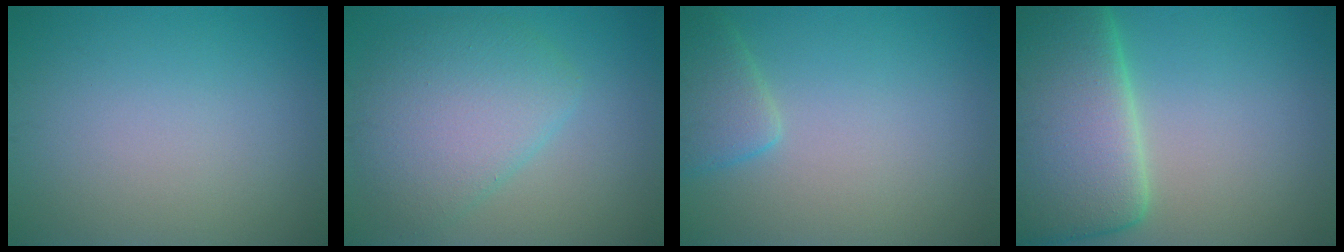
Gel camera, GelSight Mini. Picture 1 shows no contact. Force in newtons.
{"total": 5.8, "press": 5.8, "slide": 0.4}
{"total": 2.8, "press": 2.7, "slide": 0.3}
{"total": 12.5, "press": 12.5, "slide": 0.7}